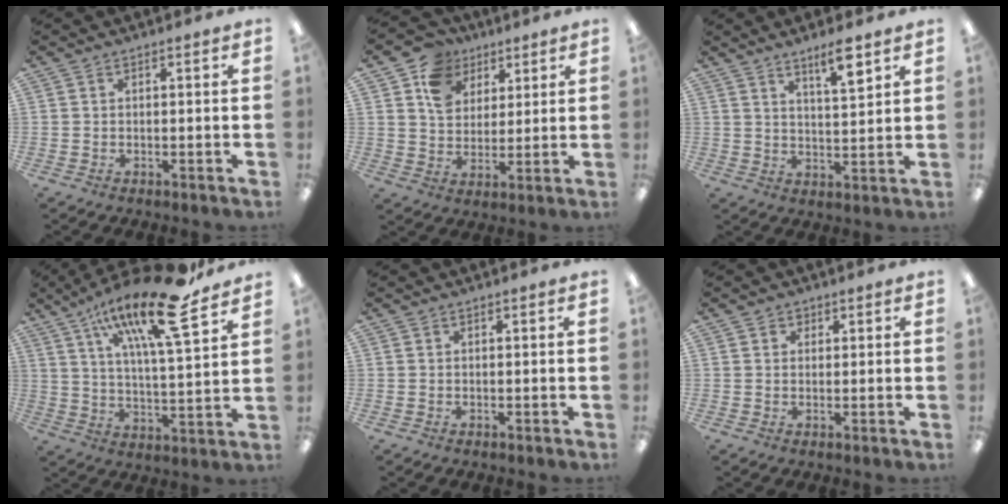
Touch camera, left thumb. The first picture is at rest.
{"total": 10.8, "force": [6.1, 8.3, 3.1], "torque": [-0.067, -0.022, 0.119]}
{"total": 6.9, "force": [5.1, 1.2, 4.5], "torque": [-0.068, -0.029, 0.081]}
{"total": 21.2, "force": [13.7, 5.2, 15.3], "torque": [-0.252, -0.074, 0.217]}
{"total": 0.0}
{"total": 1.5, "force": [0.7, 1.3, 0.2], "torque": [0.004, 0.001, 0.010]}